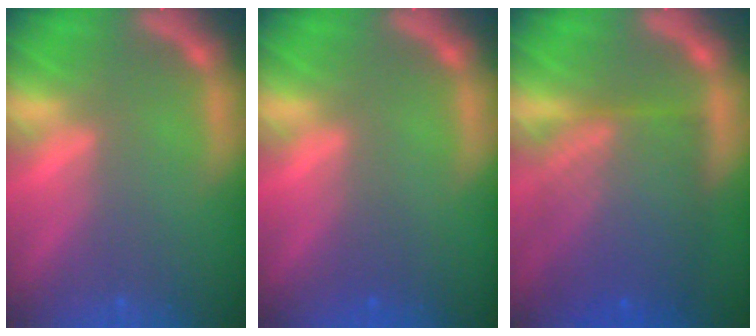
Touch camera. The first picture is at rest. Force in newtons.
{"total": 0.9}
{"total": 10.1}